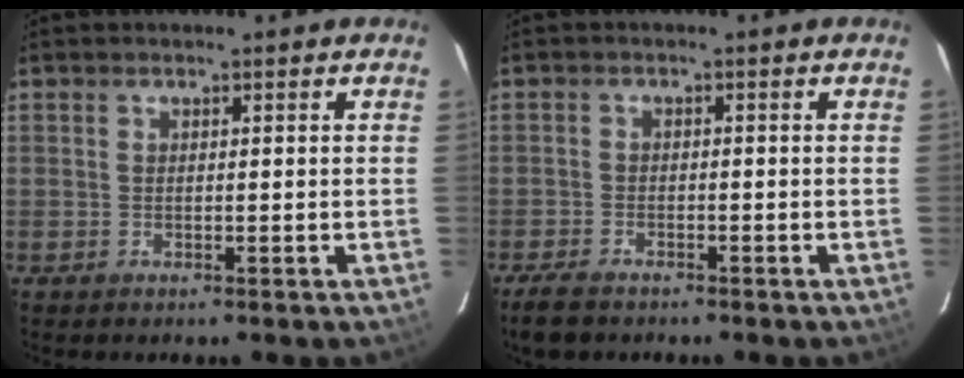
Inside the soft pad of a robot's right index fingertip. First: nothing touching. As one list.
[{"total": 4.8, "force": [-3.9, 2.1, 1.9], "torque": [-0.061, -0.009, -0.073]}]